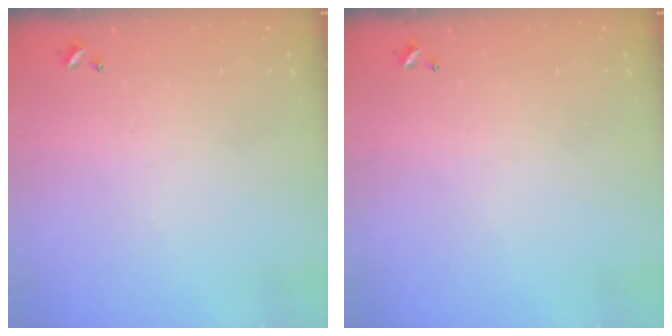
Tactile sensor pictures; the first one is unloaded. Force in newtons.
{"total": 0.0}